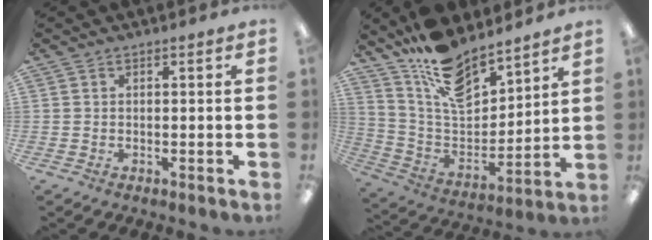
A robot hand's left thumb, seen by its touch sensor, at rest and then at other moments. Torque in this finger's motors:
{"motor_torque": [0.42, 0.32, 1.08, -1.69, 0.13]}